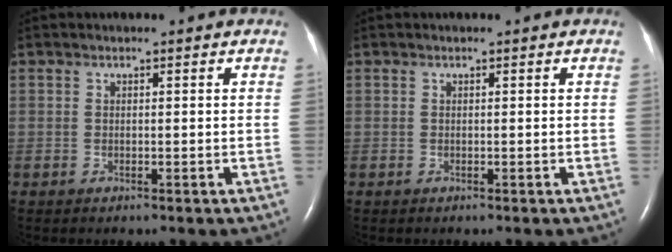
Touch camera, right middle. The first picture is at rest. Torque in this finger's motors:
{"motor_torque": [0.13, -0.23, 0.00, 0.02]}